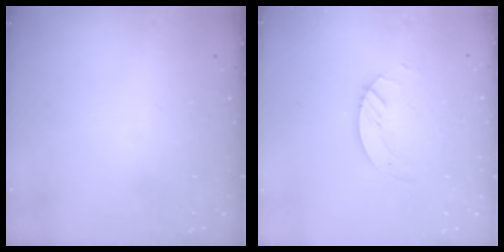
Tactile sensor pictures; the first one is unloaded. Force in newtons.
{"total": 3.0, "press": 3.0, "slide": 0.3}